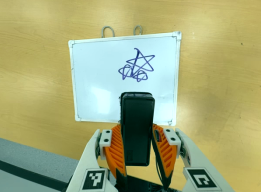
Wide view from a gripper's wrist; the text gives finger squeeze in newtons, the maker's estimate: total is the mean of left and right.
{"total": 6.4, "left": 4.2, "right": 8.7}